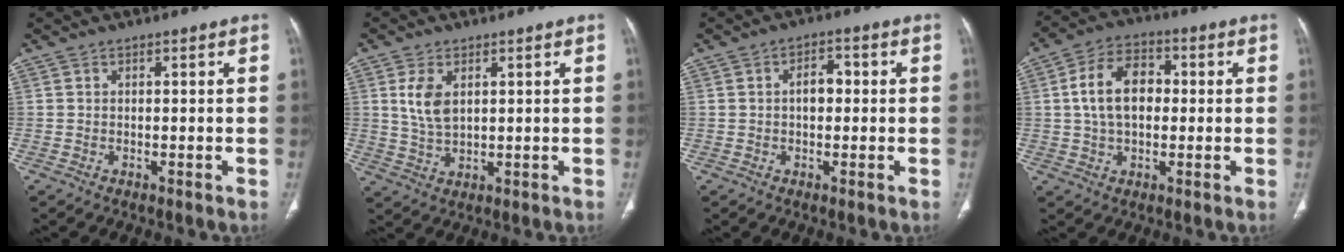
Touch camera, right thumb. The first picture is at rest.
{"total": 6.0, "force": [1.9, 3.3, 4.6], "torque": [-0.088, -0.007, 0.043]}
{"total": 3.9, "force": [0.1, 2.5, 3.0], "torque": [-0.043, 0.016, -0.003]}
{"total": 11.0, "force": [0.9, 7.2, 8.2], "torque": [-0.138, 0.022, 0.012]}